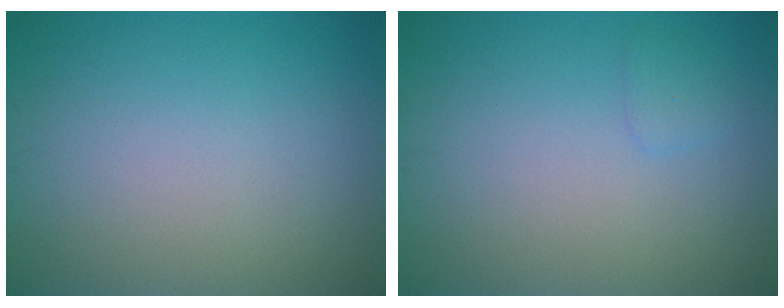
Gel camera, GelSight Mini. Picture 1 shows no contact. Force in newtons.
{"total": 0.9, "press": 0.8, "slide": 0.1}